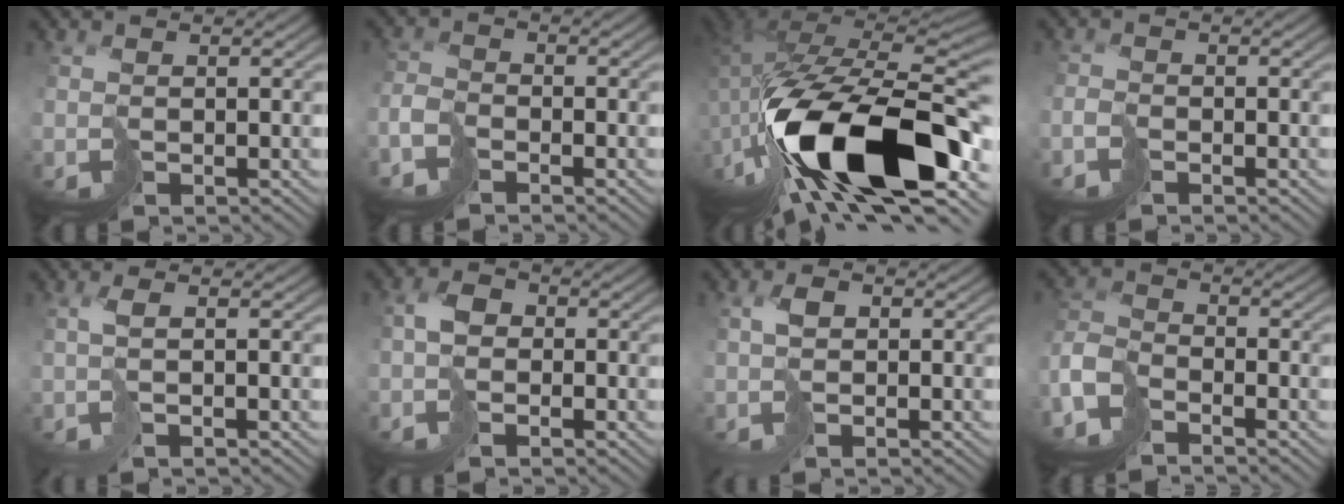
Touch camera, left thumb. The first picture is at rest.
{"total": 3.8, "force": [-2.8, 1.8, 1.8], "torque": [-0.042, -0.003, -0.072]}
{"total": 21.0, "force": [-8.1, 10.1, 16.5], "torque": [-0.329, -0.053, -0.118]}
{"total": 2.1, "force": [-1.6, 1.1, 0.9], "torque": [-0.019, 0.000, -0.041]}
{"total": 2.0, "force": [0.1, 0.3, 2.0], "torque": [-0.040, 0.007, 0.000]}
{"total": 3.4, "force": [-1.1, 2.5, 2.0], "torque": [-0.040, 0.004, -0.033]}
{"total": 2.6, "force": [0.0, 1.5, 2.1], "torque": [-0.039, 0.006, -0.004]}
{"total": 7.0, "force": [-5.0, 3.3, 3.6], "torque": [-0.093, -0.010, -0.118]}